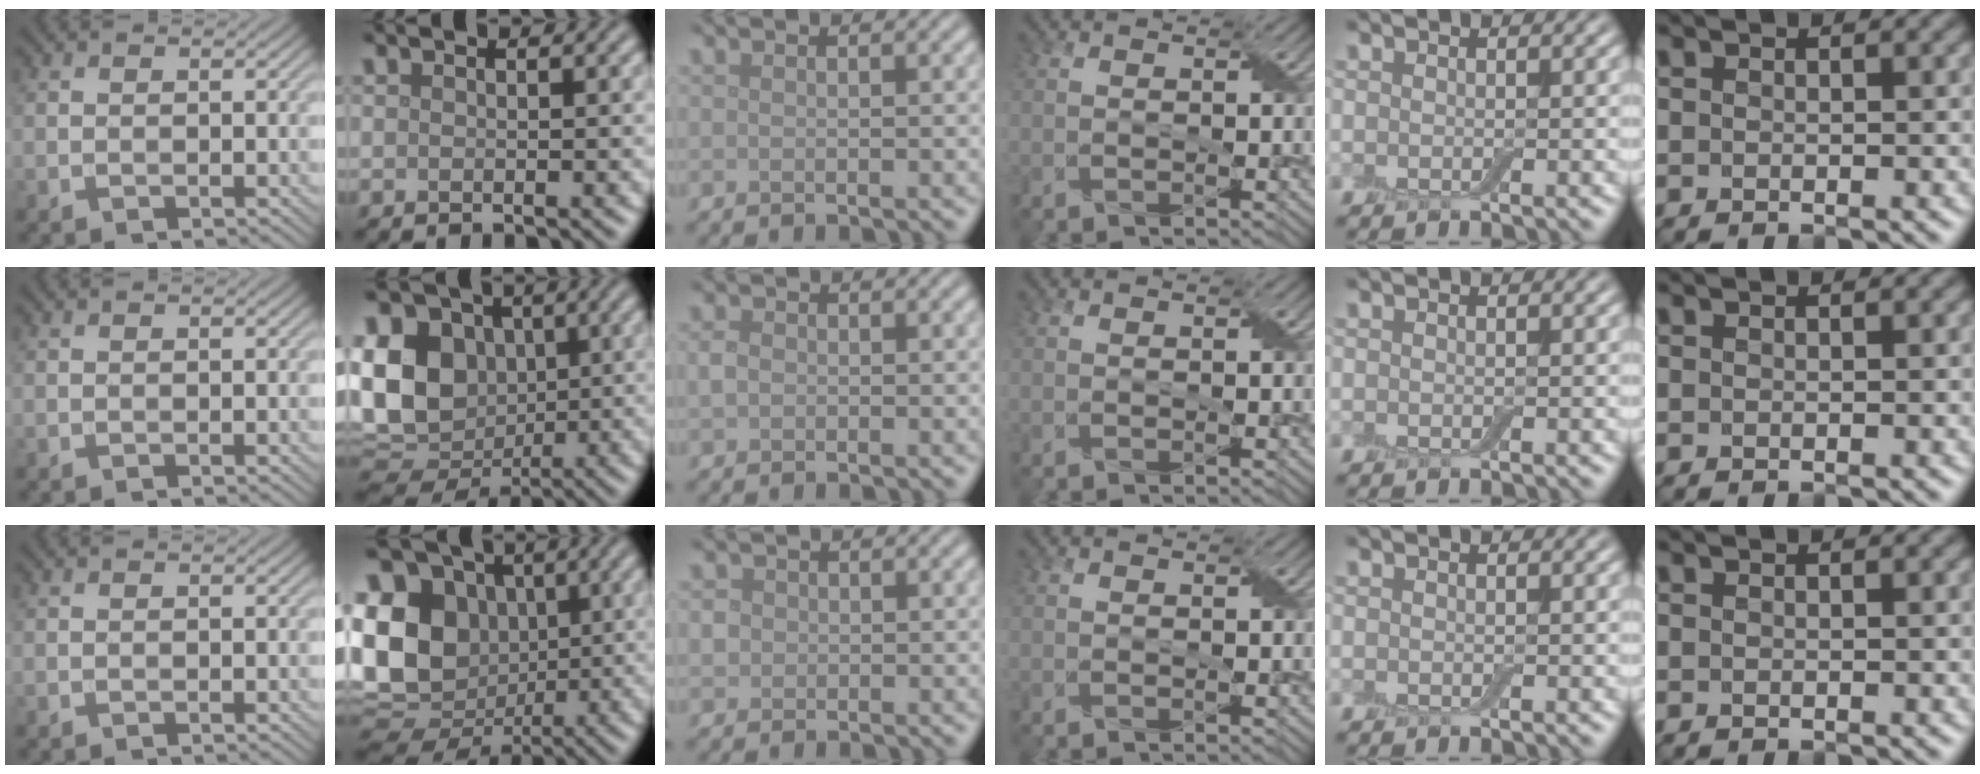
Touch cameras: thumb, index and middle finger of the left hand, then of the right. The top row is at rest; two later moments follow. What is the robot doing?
{"motion": "fold", "object": "aluminum foil"}